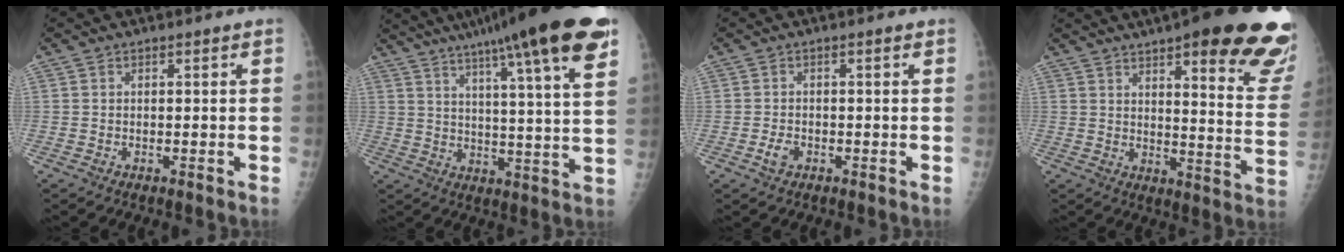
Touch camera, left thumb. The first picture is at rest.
{"total": 23.8, "force": [15.6, 2.2, 17.9], "torque": [-0.261, -0.035, 0.214]}
{"total": 1.9, "force": [-0.8, 1.2, 1.2], "torque": [-0.024, 0.003, -0.014]}
{"total": 26.2, "force": [16.4, 5.8, 19.5], "torque": [-0.202, -0.062, 0.205]}